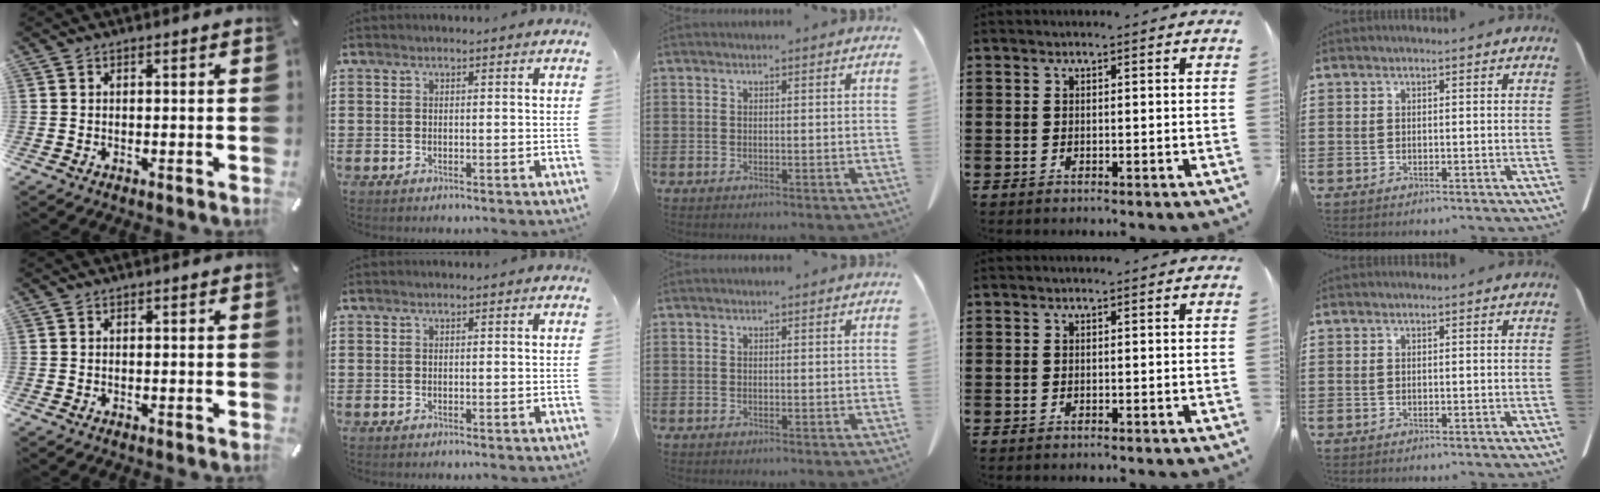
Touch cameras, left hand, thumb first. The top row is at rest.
{}